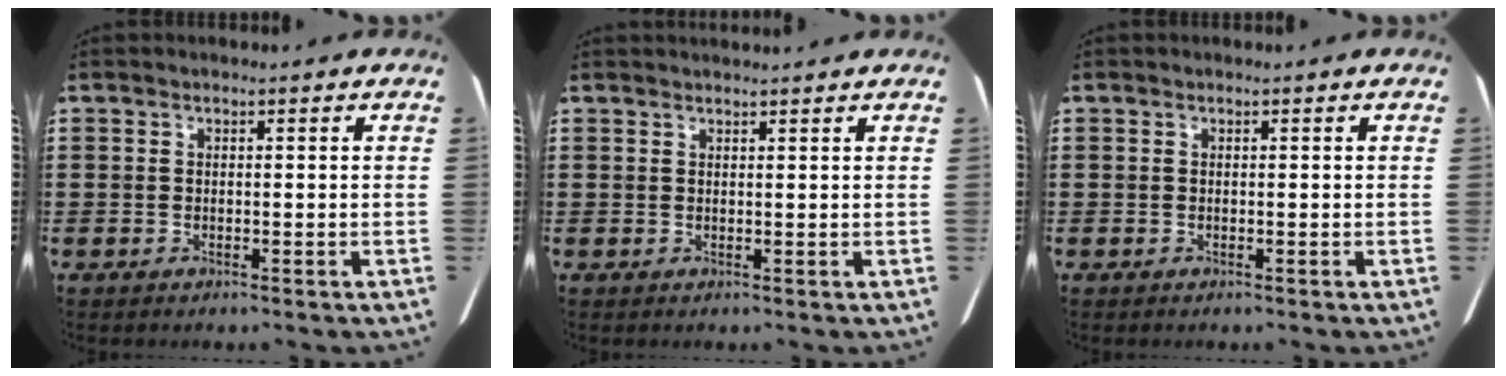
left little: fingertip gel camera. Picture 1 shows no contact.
{"total": 1.0, "force": [1.0, -0.1, 0.2], "torque": [0.004, -0.004, 0.018]}
{"total": 0.0}